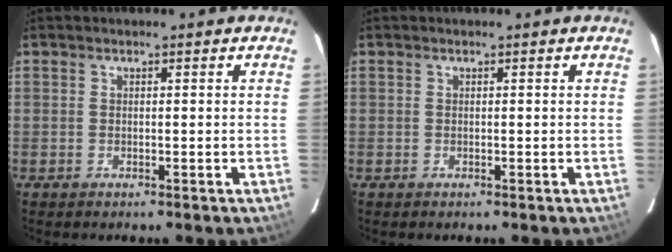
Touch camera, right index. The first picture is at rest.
{"total": 0.0}